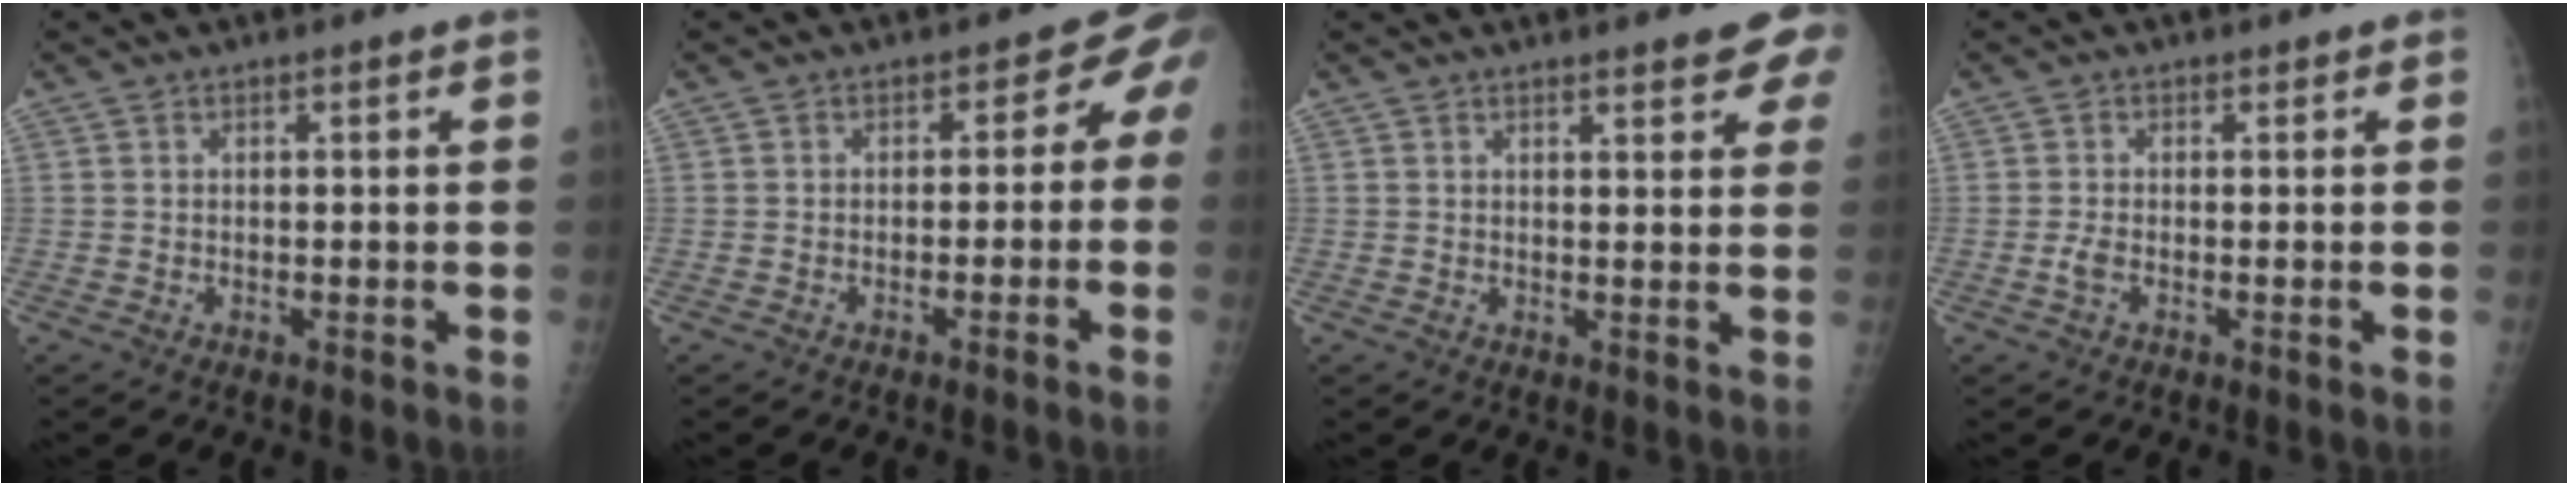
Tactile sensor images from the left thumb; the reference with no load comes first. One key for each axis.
{"total": 3.8, "fx": -1.6, "fy": 3.1, "fz": 1.7, "tx": 0.010, "ty": 0.022, "tz": -0.028}
{"total": 6.2, "fx": 4.3, "fy": 1.6, "fz": 4.2, "tx": -0.029, "ty": -0.014, "tz": 0.045}
{"total": 1.6, "fx": -0.4, "fy": 0.9, "fz": 1.3, "tx": -0.024, "ty": 0.000, "tz": -0.009}